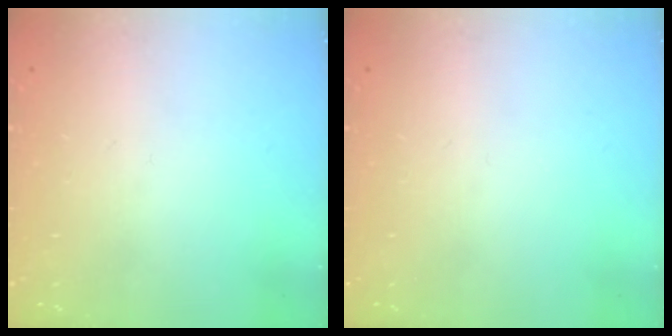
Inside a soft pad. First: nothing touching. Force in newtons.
{"total": 0.0}